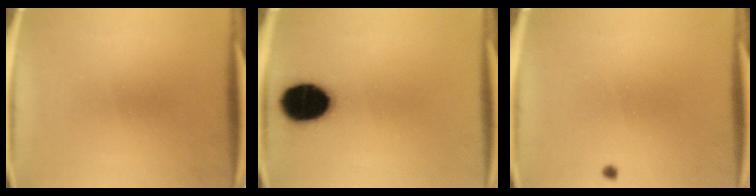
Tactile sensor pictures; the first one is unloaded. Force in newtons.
{"total": 14.8}
{"total": 0.5}